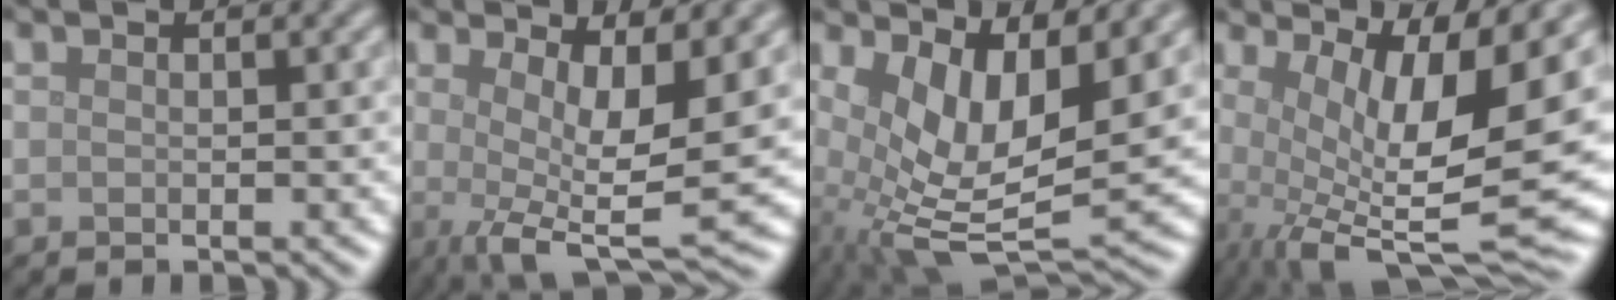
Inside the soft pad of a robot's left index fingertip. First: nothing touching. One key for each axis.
{"total": 8.5, "fx": 0.8, "fy": 2.7, "fz": 8.0, "tx": -0.127, "ty": -0.011, "tz": 0.014}
{"total": 8.4, "fx": 1.1, "fy": 3.6, "fz": 7.6, "tx": -0.156, "ty": -0.020, "tz": 0.023}
{"total": 12.4, "fx": 0.3, "fy": 3.5, "fz": 11.9, "tx": -0.190, "ty": -0.013, "tz": 0.015}